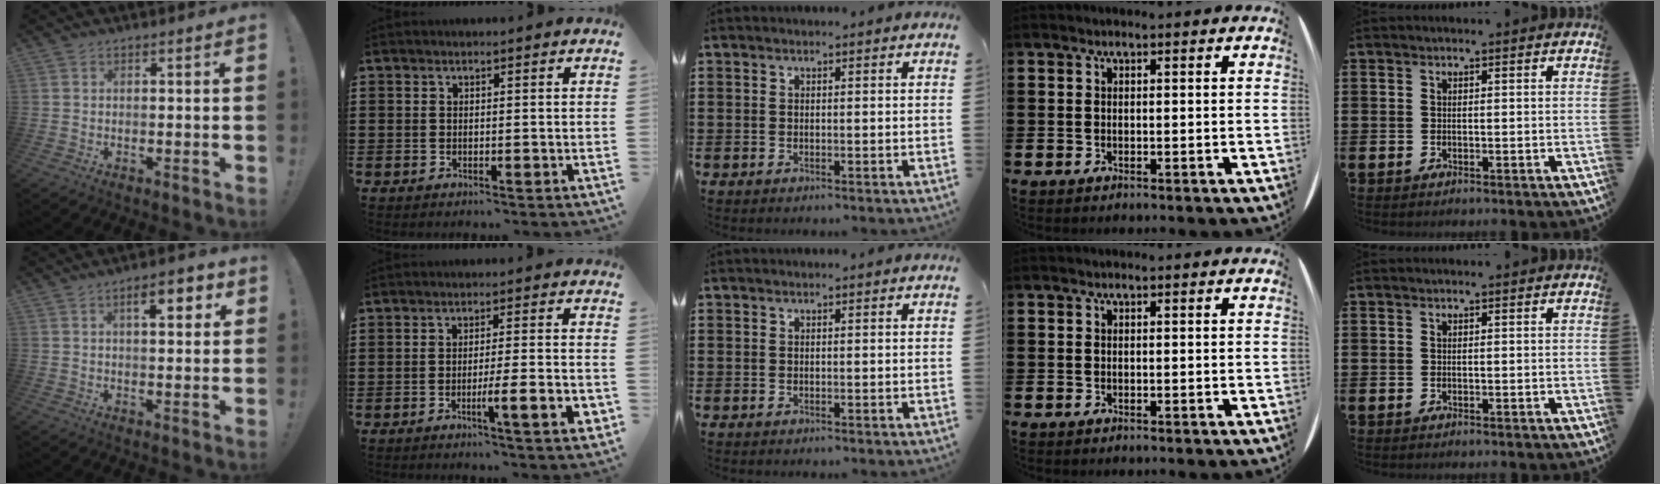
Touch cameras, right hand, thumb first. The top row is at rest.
{"thumb": {"total": 7.1, "force": [2.9, 2.7, 5.9], "torque": [-0.071, -0.008, 0.038]}, "index": {"total": 6.9, "force": [-2.6, 0.5, 6.4], "torque": [-0.100, -0.006, -0.042]}}